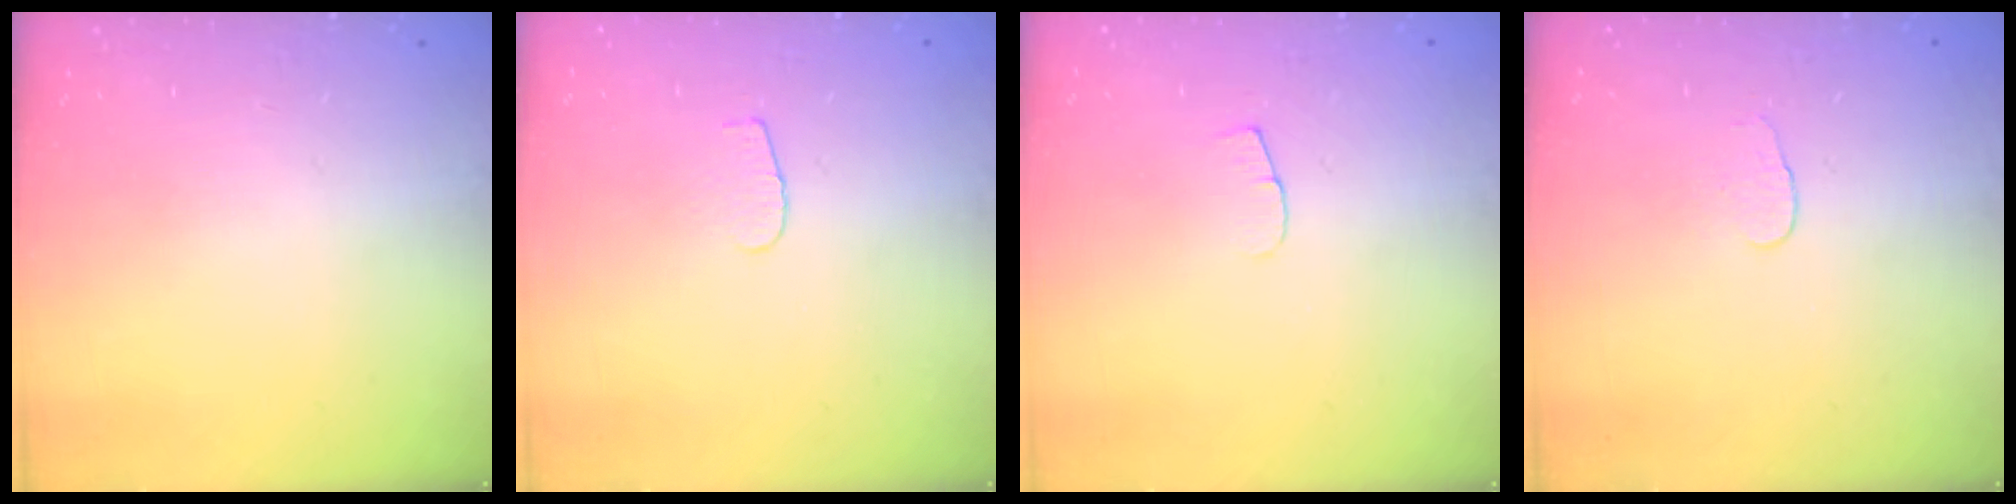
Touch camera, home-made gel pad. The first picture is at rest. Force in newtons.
{"total": 3.3, "press": 3.3, "slide": 0.4}
{"total": 3.7, "press": 3.7, "slide": 0.4}
{"total": 3.8, "press": 3.8, "slide": 0.3}